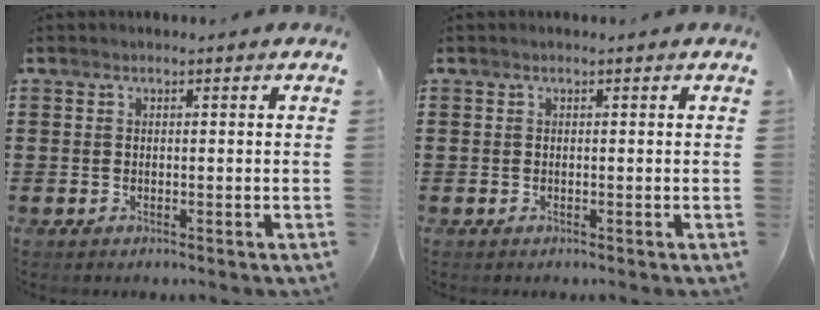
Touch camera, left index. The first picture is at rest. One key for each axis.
{"total": 0.0}